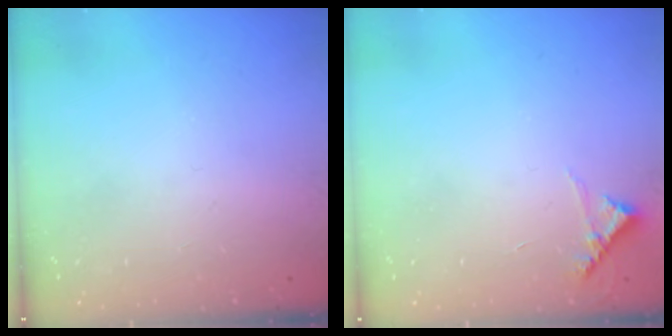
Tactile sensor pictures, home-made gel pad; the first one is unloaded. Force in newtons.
{"total": 5.4, "press": 5.4, "slide": 0.4}